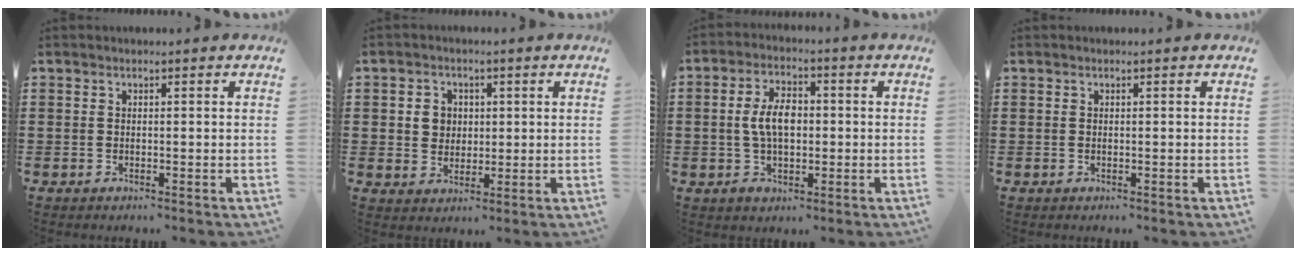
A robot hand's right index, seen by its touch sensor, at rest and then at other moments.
{"total": 3.3, "force": [0.6, 3.1, 1.0], "torque": [-0.033, 0.010, 0.007]}
{"total": 6.7, "force": [-0.2, 3.9, 5.4], "torque": [-0.119, 0.008, -0.008]}
{"total": 0.0}